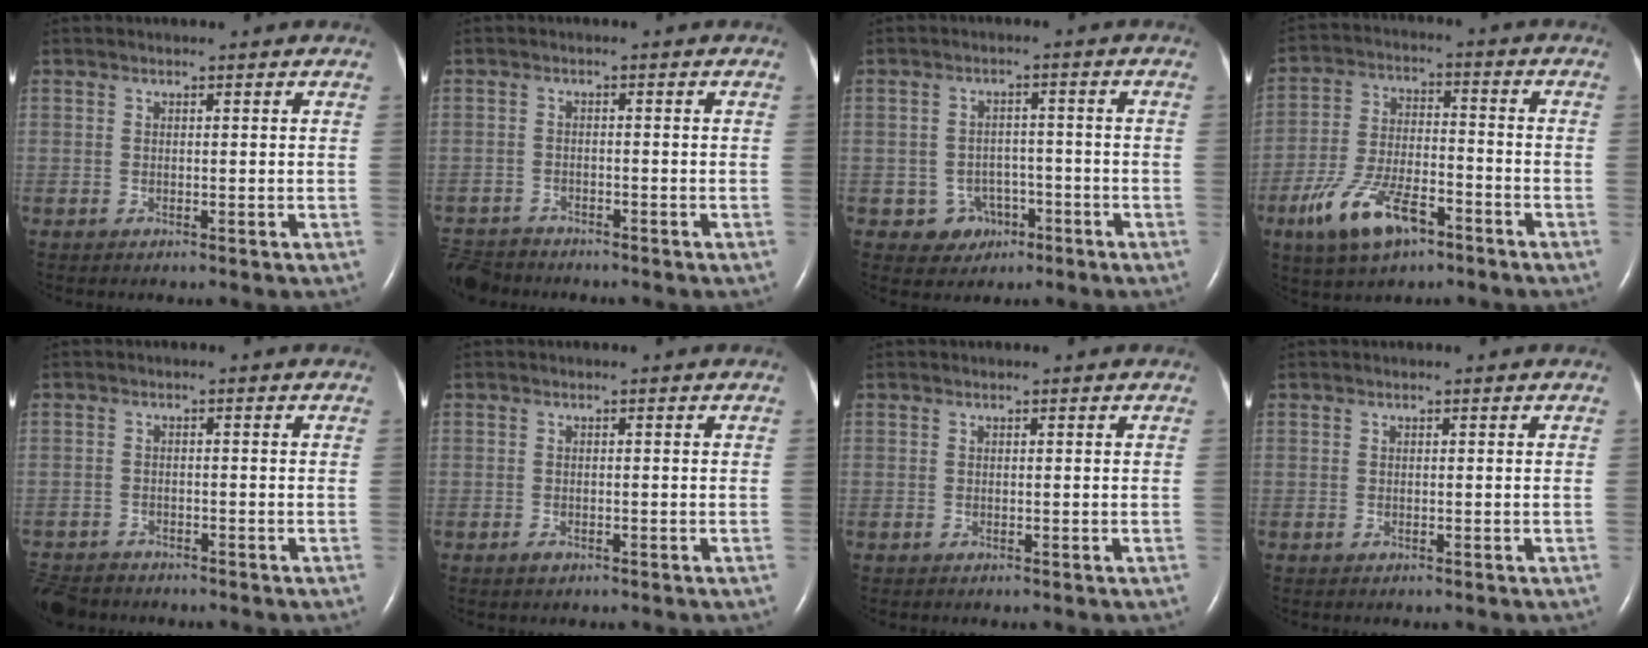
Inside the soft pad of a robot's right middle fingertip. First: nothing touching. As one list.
[{"total": 5.8, "force": [-5.6, 1.7, 0.6], "torque": [-0.015, -0.013, -0.101]}, {"total": 4.6, "force": [-2.1, 4.1, 0.5], "torque": [0.000, 0.014, -0.023]}, {"total": 11.6, "force": [-6.7, 4.5, 8.3], "torque": [-0.173, 0.001, -0.119]}, {"total": 5.8, "force": [-5.3, 2.0, 1.2], "torque": [-0.025, -0.014, -0.092]}, {"total": 1.0, "force": [-0.6, 0.5, 0.5], "torque": [-0.008, 0.000, -0.009]}, {"total": 0.0}, {"total": 0.0}]